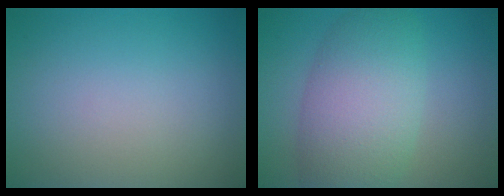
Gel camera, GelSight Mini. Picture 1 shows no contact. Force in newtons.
{"total": 7.7, "press": 7.7, "slide": 0.3}